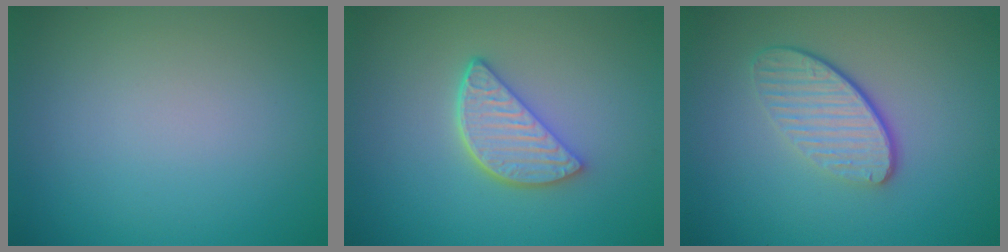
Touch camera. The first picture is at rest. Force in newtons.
{"total": 4.0, "press": 3.2, "slide": 2.4}
{"total": 3.8, "press": 2.8, "slide": 2.6}